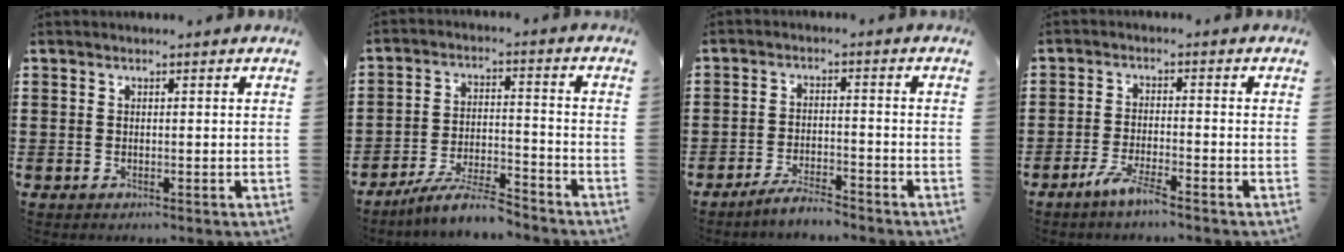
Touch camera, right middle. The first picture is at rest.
{"total": 7.3, "force": [-6.5, 0.5, 3.1], "torque": [-0.065, 0.003, -0.125]}
{"total": 3.6, "force": [-3.4, 0.2, 1.2], "torque": [-0.028, 0.004, -0.069]}
{"total": 4.0, "force": [-2.9, 0.2, 2.7], "torque": [-0.057, -0.004, -0.053]}